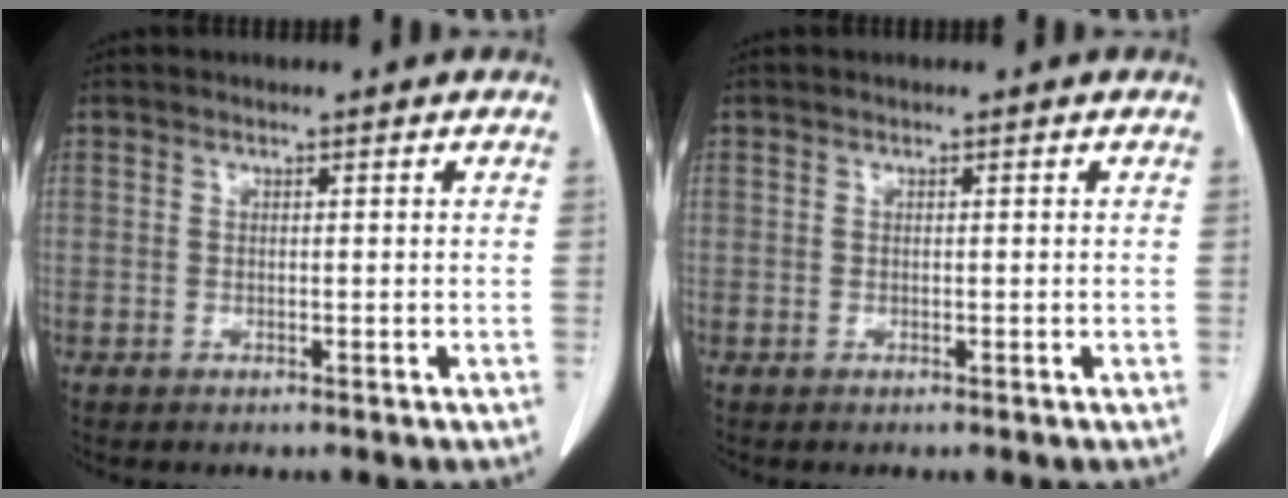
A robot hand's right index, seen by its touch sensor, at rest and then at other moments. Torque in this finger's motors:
{"motor_torque": [0.02, -0.02, 0.00, 0.00]}